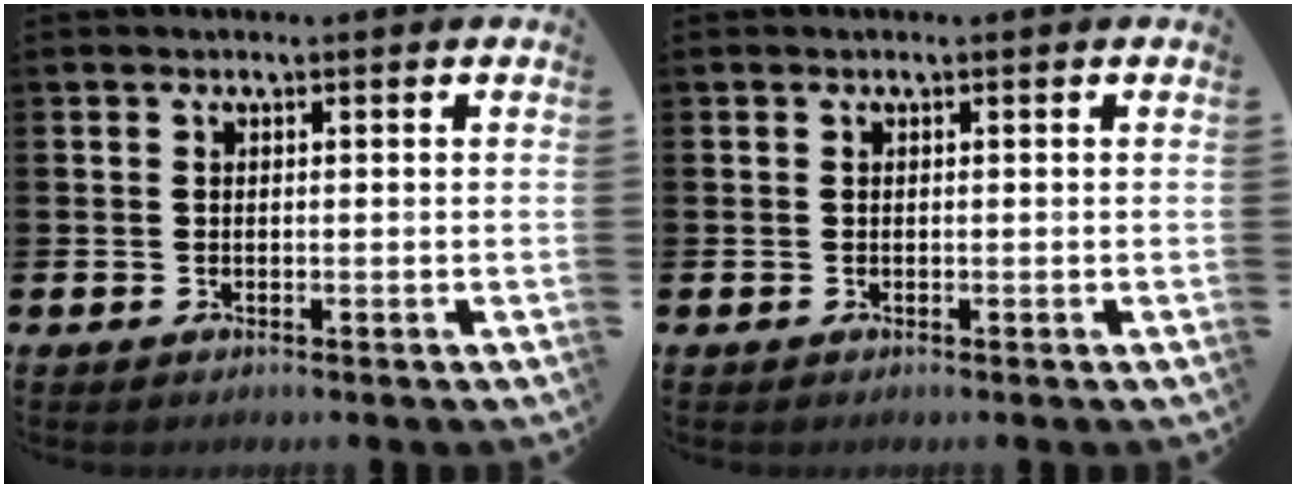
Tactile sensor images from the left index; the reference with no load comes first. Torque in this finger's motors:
{"motor_torque": [0.00, 0.00, 0.00, -0.01]}